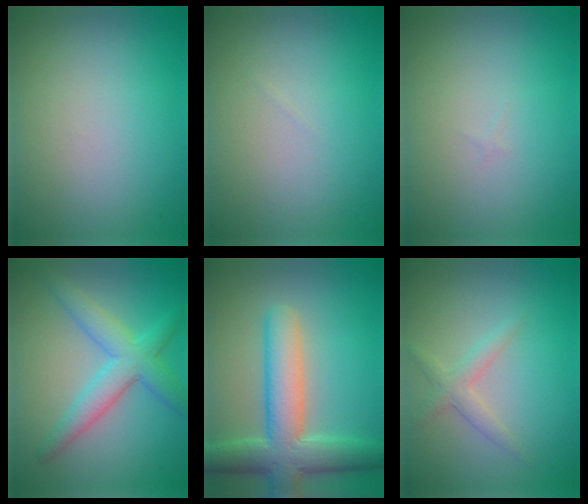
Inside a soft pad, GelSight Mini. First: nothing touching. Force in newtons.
{"total": 0.0}
{"total": 0.0}
{"total": 4.6, "press": 4.6, "slide": 0.1}
{"total": 7.4, "press": 7.4, "slide": 0.7}
{"total": 1.8, "press": 1.8, "slide": 0.1}